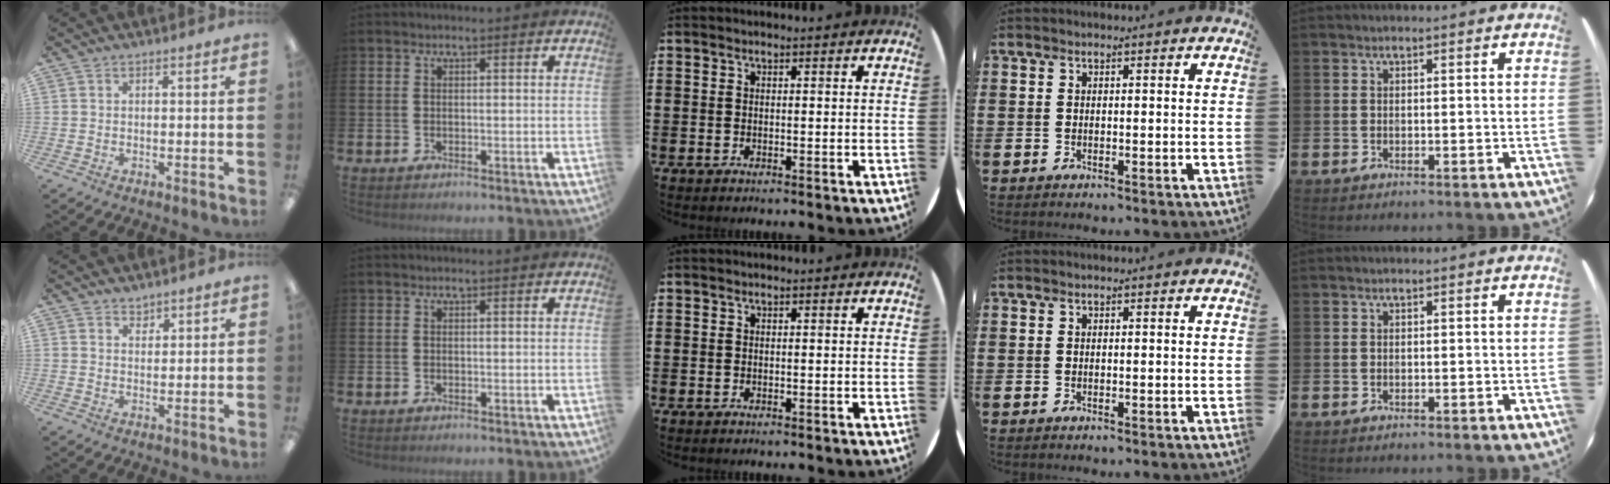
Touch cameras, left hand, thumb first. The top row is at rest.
{"thumb": {"total": 2.5, "force": [2.3, 1.1, 0.1], "torque": [0.012, -0.015, 0.040]}}